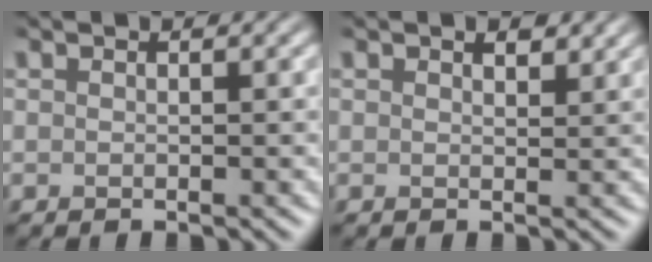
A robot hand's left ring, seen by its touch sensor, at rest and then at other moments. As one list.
[{"total": 1.3, "force": [1.0, 0.5, 0.7], "torque": [-0.011, -0.001, 0.020]}]